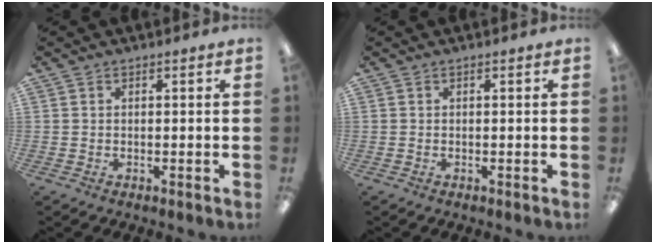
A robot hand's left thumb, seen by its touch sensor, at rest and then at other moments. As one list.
[{"total": 0.0}]